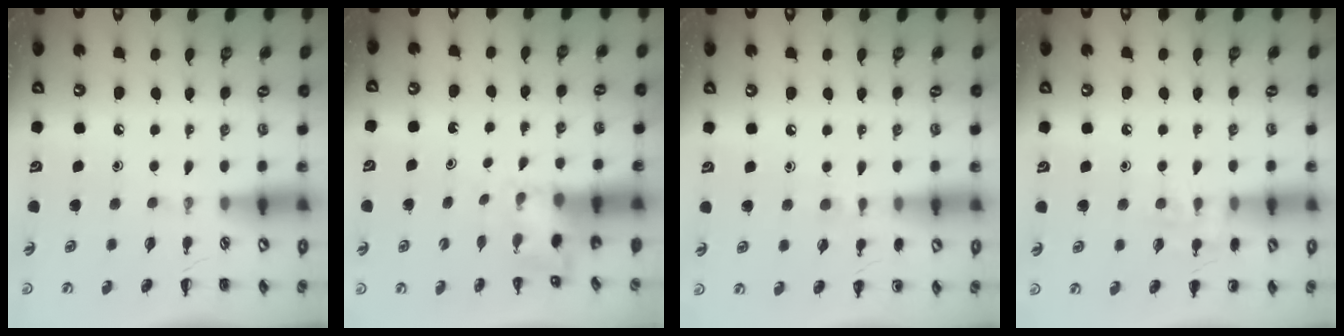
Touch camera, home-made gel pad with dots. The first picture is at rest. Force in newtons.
{"total": 2.3, "press": 2.3, "slide": 0.6}
{"total": 6.3, "press": 6.0, "slide": 2.0}
{"total": 7.4, "press": 7.4, "slide": 0.9}